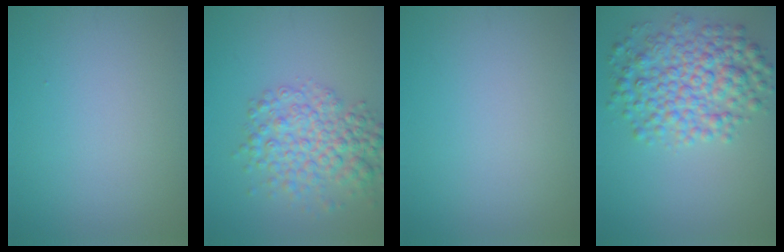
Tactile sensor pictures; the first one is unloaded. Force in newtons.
{"total": 5.5, "press": 5.5, "slide": 0.2}
{"total": 0.0}
{"total": 6.5, "press": 6.5, "slide": 0.0}